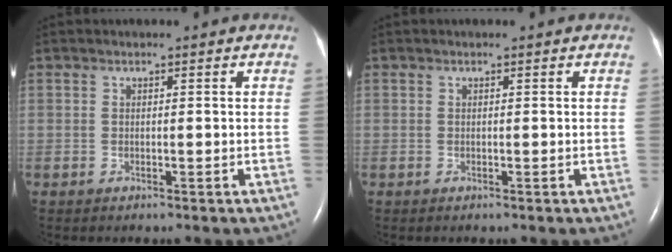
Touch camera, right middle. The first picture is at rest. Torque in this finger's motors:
{"motor_torque": [0.00, 0.00, 0.00, 0.01]}